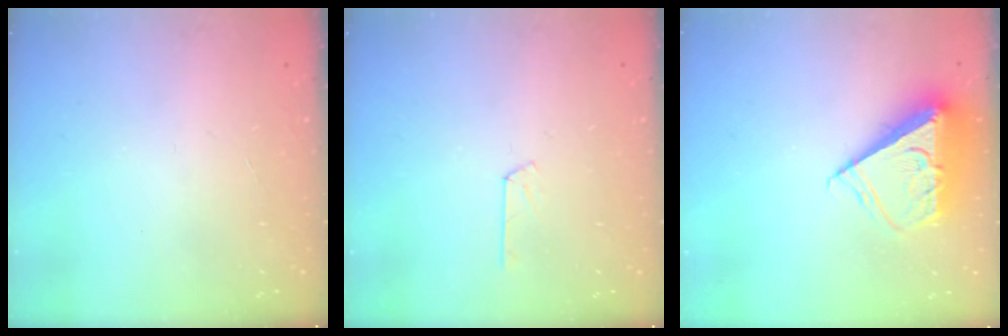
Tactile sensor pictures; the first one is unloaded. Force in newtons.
{"total": 2.9, "press": 2.9, "slide": 0.3}
{"total": 10.0, "press": 10.0, "slide": 0.8}